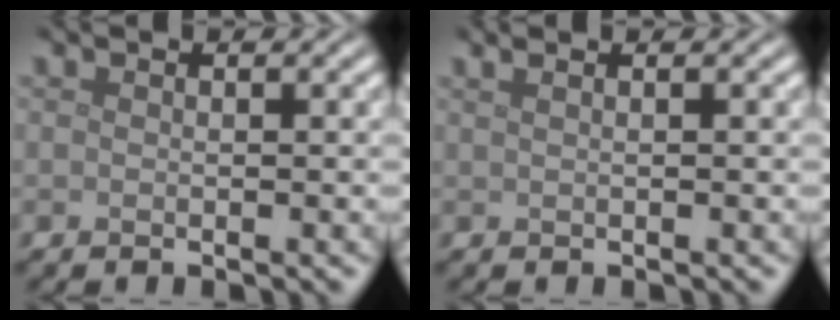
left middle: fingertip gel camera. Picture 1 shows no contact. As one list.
[{"total": 2.0, "force": [1.2, 1.0, 1.3], "torque": [-0.014, 0.002, -0.001]}]